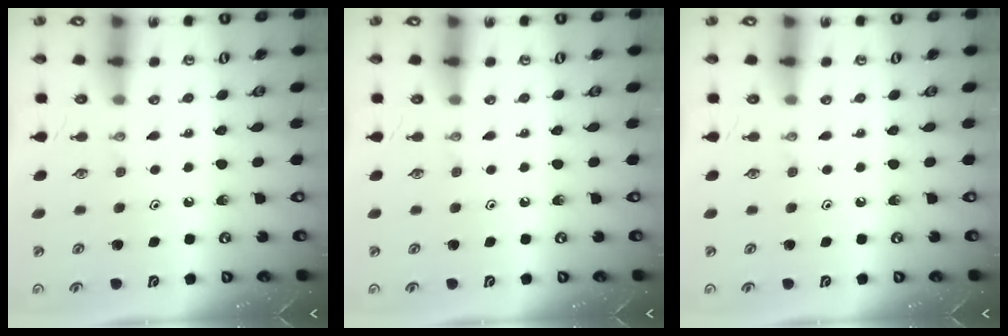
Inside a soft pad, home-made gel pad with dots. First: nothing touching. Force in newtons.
{"total": 0.0}
{"total": 0.0}